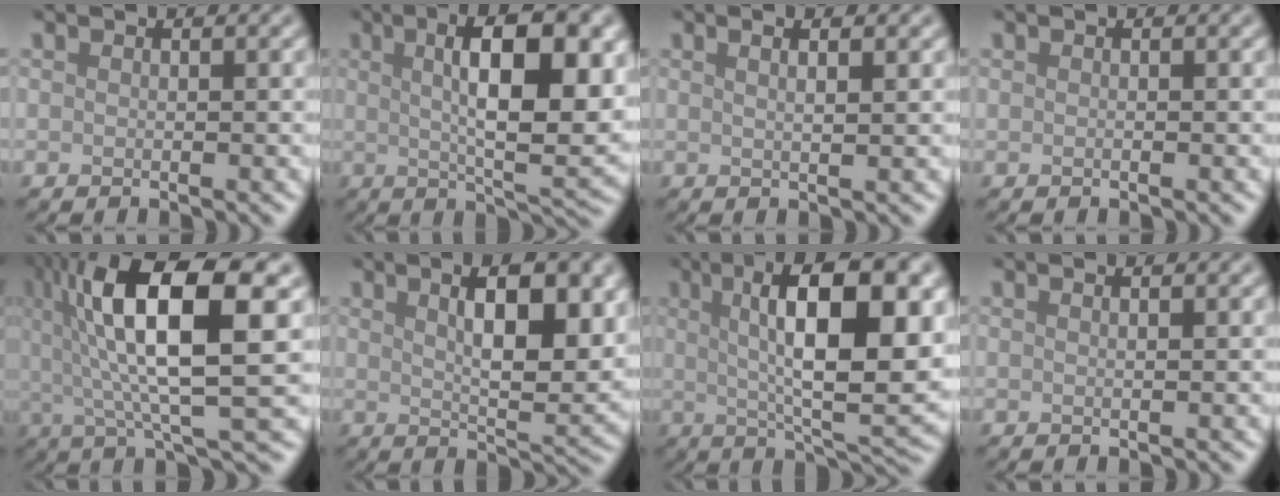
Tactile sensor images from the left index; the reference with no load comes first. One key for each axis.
{"total": 12.0, "fx": 2.5, "fy": 3.8, "fz": 11.1, "tx": -0.145, "ty": 0.003, "tz": 0.037}
{"total": 3.3, "fx": 1.6, "fy": 1.3, "fz": 2.5, "tx": -0.014, "ty": 0.010, "tz": -0.005}
{"total": 0.0}
{"total": 11.8, "fx": 3.1, "fy": 3.0, "fz": 11.0, "tx": -0.182, "ty": 0.010, "tz": 0.055}
{"total": 8.8, "fx": 2.7, "fy": 2.9, "fz": 7.8, "tx": -0.108, "ty": 0.003, "tz": 0.044}
{"total": 13.3, "fx": 2.9, "fy": 3.9, "fz": 12.4, "tx": -0.161, "ty": 0.010, "tz": 0.039}
{"total": 0.8, "fx": 0.5, "fy": 0.2, "fz": 0.6, "tx": -0.007, "ty": 0.001, "tz": 0.001}